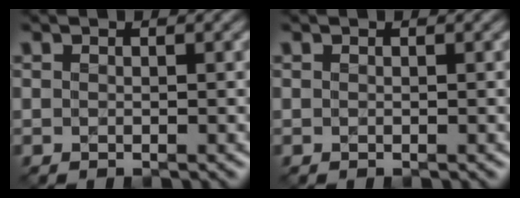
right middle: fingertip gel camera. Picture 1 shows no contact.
{"total": 0.0}